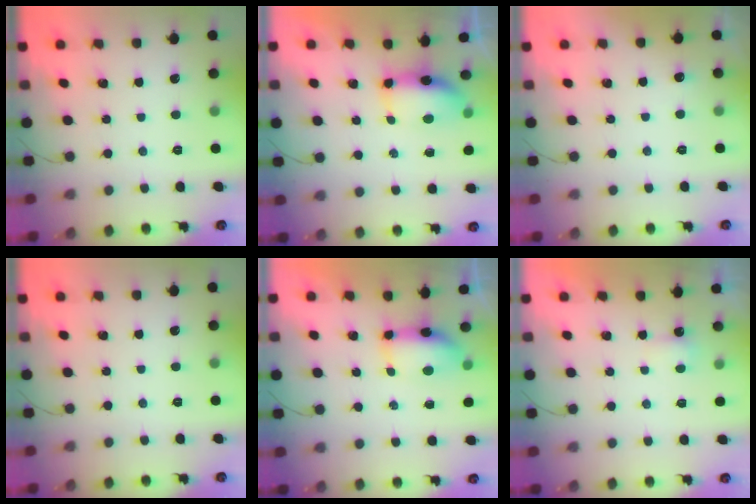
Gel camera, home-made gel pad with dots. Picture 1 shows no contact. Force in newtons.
{"total": 7.4, "press": 7.3, "slide": 1.1}
{"total": 2.8, "press": 2.5, "slide": 1.2}
{"total": 0.0}
{"total": 6.7, "press": 6.7, "slide": 0.5}
{"total": 2.8, "press": 2.7, "slide": 0.7}